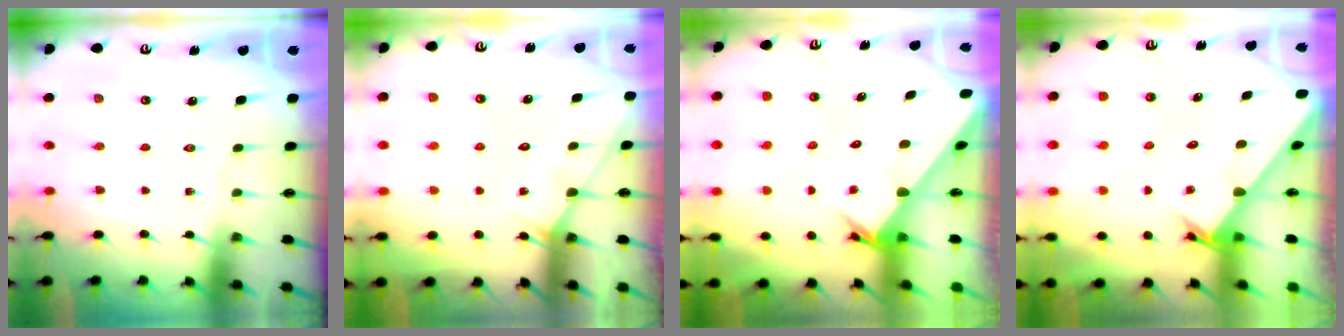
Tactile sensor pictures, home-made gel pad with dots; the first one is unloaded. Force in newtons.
{"total": 3.0, "press": 3.0, "slide": 0.3}
{"total": 2.7, "press": 2.7, "slide": 0.3}
{"total": 2.5, "press": 2.5, "slide": 0.3}